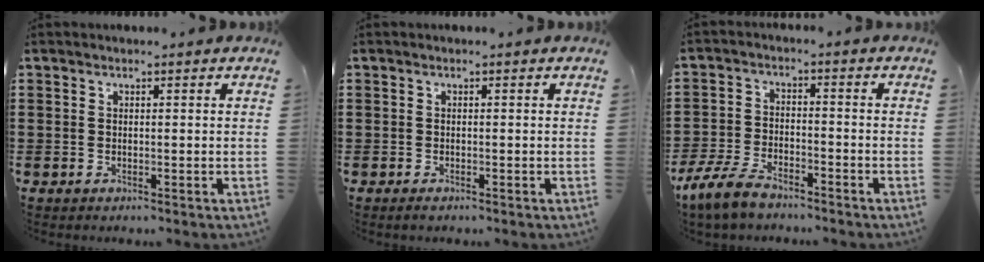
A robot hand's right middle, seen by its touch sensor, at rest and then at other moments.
{"total": 0.5, "force": [-0.4, 0.2, 0.3], "torque": [-0.008, -0.004, -0.006]}
{"total": 6.6, "force": [-5.4, 2.1, 3.1], "torque": [-0.082, 0.000, -0.109]}